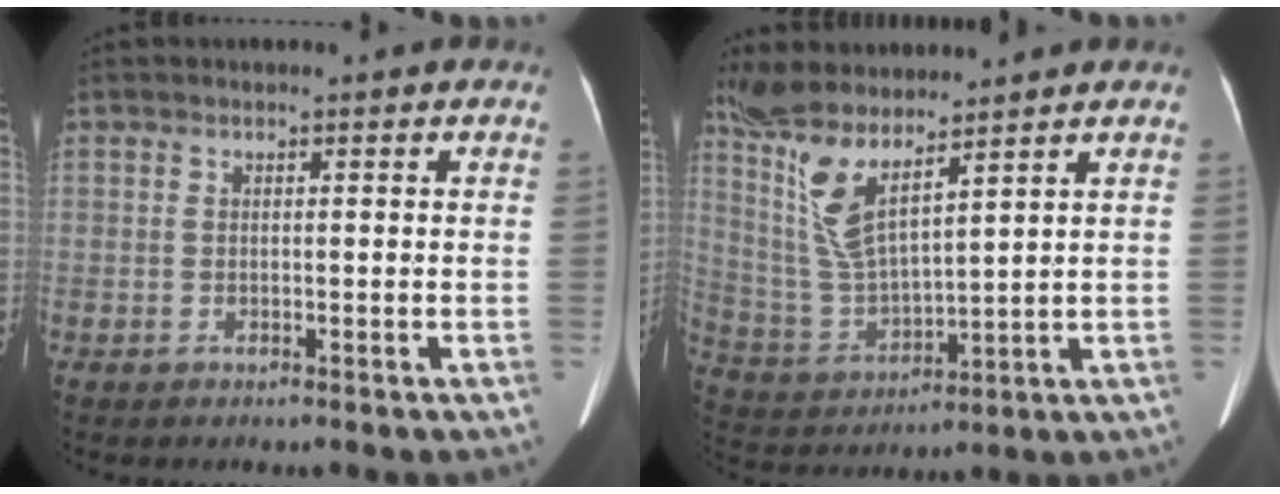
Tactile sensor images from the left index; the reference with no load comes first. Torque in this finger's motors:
{"motor_torque": [0.75, -0.70, 0.22, 0.05]}